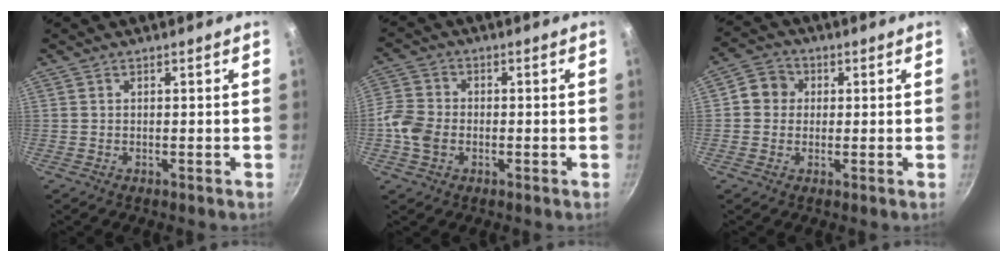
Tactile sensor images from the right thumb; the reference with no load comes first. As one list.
[{"total": 7.1, "force": [-1.7, 5.4, 4.2], "torque": [-0.083, 0.014, -0.048]}, {"total": 5.5, "force": [0.6, 5.0, 2.1], "torque": [-0.005, 0.008, -0.005]}]